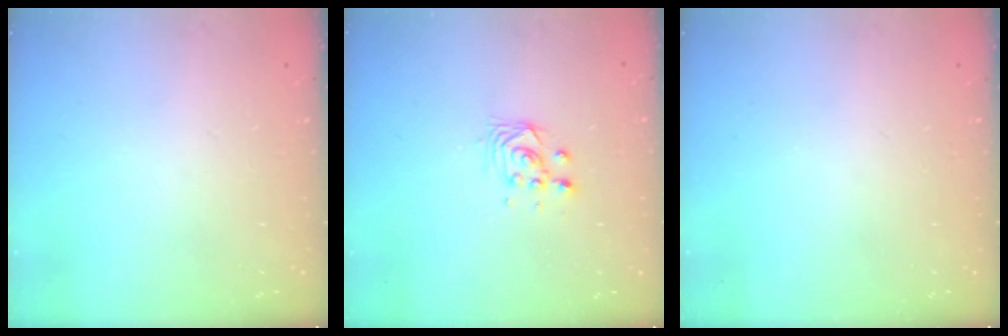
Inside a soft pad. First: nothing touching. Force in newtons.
{"total": 2.8, "press": 2.8, "slide": 0.2}
{"total": 0.0}